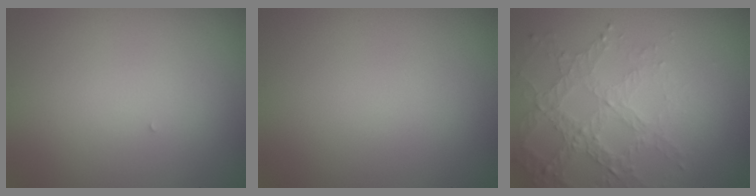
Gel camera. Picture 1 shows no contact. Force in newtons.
{"total": 0.0}
{"total": 3.9, "press": 3.7, "slide": 1.3}